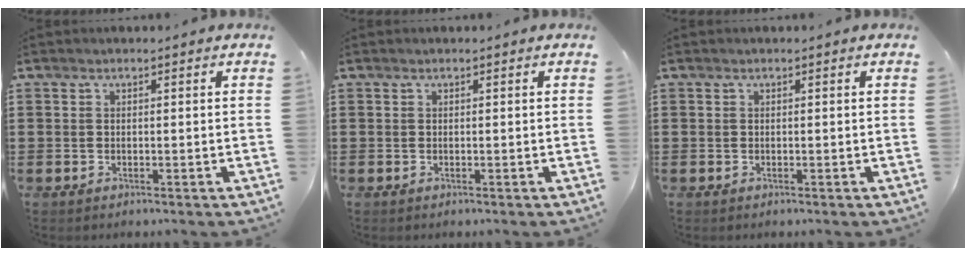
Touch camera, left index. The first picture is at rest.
{"total": 0.0}
{"total": 0.0}